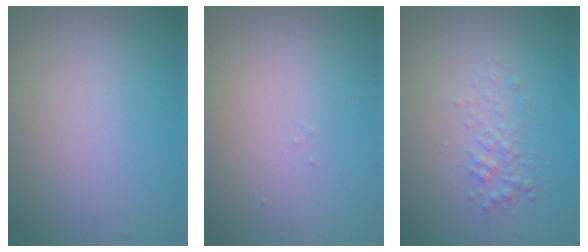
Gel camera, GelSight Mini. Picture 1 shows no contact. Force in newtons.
{"total": 0.0}
{"total": 1.5, "press": 1.5, "slide": 0.1}